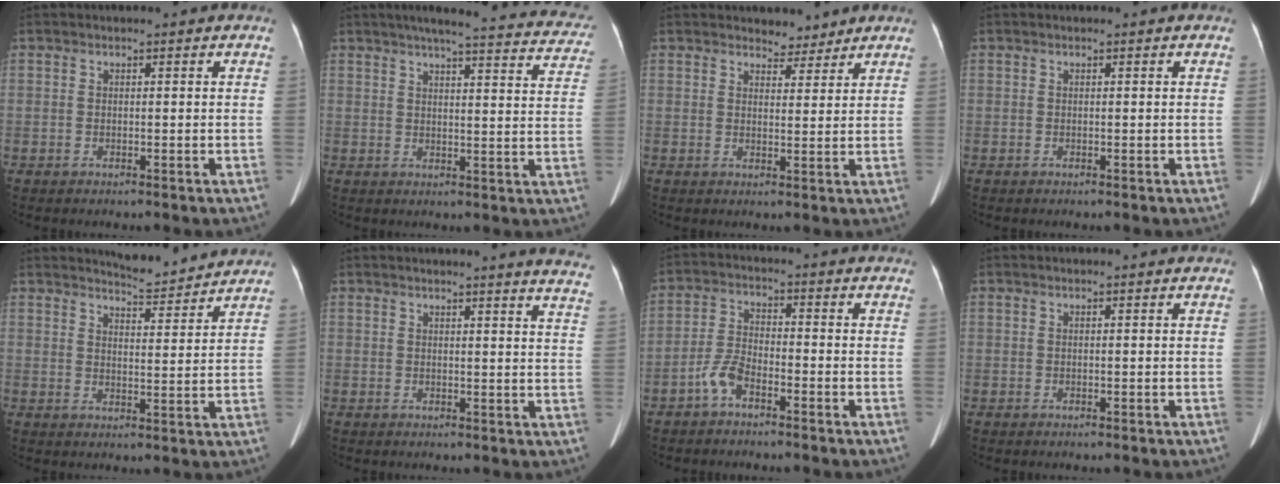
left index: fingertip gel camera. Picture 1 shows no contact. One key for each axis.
{"total": 22.9, "fx": 20.6, "fy": 3.3, "fz": 9.5, "tx": -0.114, "ty": -0.022, "tz": 0.227}
{"total": 3.2, "fx": 2.9, "fy": 1.4, "fz": 0.1, "tx": -0.001, "ty": -0.003, "tz": 0.040}
{"total": 0.0}
{"total": 6.4, "fx": 6.3, "fy": 0.1, "fz": 0.7, "tx": -0.021, "ty": -0.007, "tz": 0.089}
{"total": 10.9, "fx": 10.3, "fy": -0.5, "fz": 3.3, "tx": -0.029, "ty": -0.070, "tz": 0.085}
{"total": 4.4, "fx": -3.1, "fy": 1.4, "fz": 2.7, "tx": -0.067, "ty": 0.004, "tz": -0.061}
{"total": 0.0}